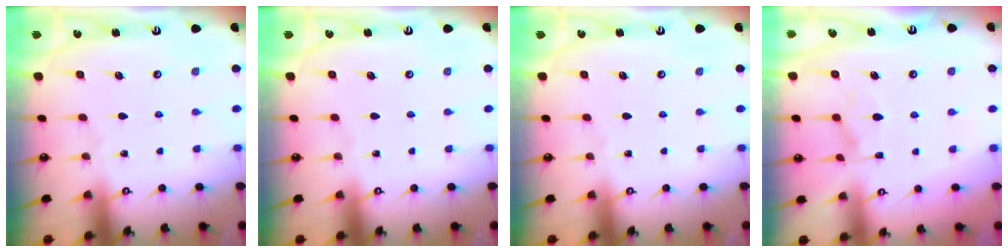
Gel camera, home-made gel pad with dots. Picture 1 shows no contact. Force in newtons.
{"total": 0.0}
{"total": 0.0}
{"total": 3.4, "press": 3.1, "slide": 1.3}